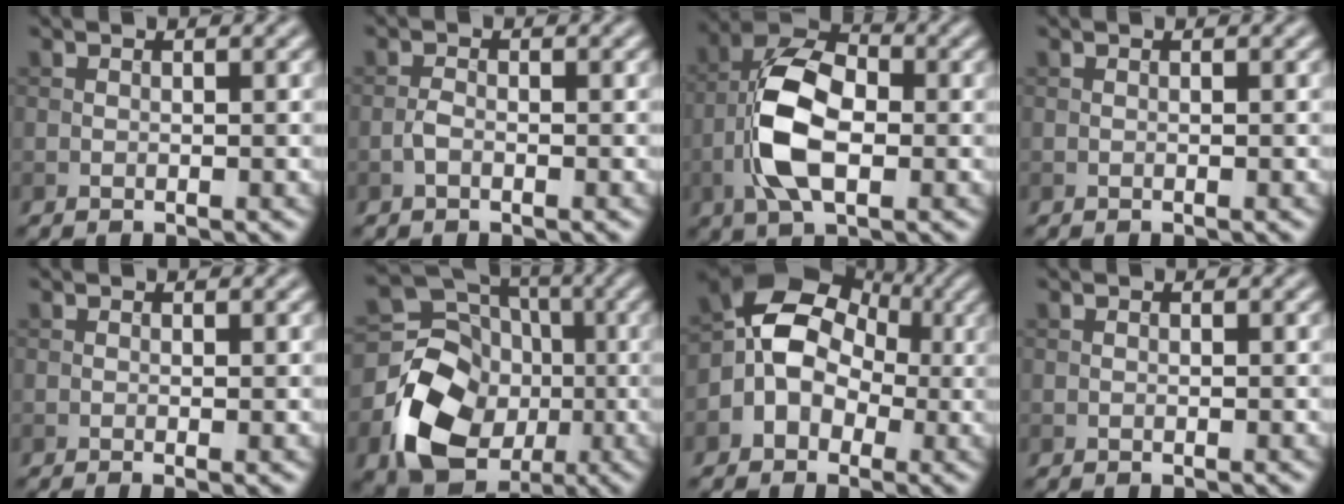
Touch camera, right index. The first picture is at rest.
{"total": 1.0, "force": [-0.5, 0.5, 0.8], "torque": [-0.017, 0.001, -0.014]}
{"total": 8.3, "force": [-1.7, 4.3, 6.9], "torque": [-0.145, 0.011, -0.040]}
{"total": 0.0}
{"total": 1.1, "force": [-0.2, 0.3, 1.1], "torque": [-0.015, -0.007, -0.006]}
{"total": 11.6, "force": [-3.4, 9.4, 5.8], "torque": [-0.100, -0.019, -0.059]}
{"total": 7.5, "force": [-0.6, 6.2, 4.1], "torque": [-0.049, 0.019, -0.043]}
{"total": 0.0}